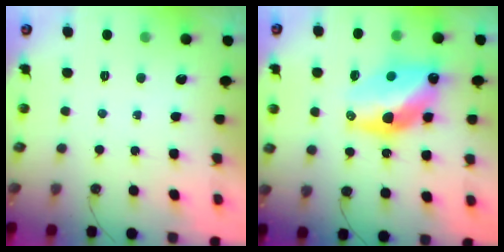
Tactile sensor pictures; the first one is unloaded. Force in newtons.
{"total": 14.6, "press": 14.6, "slide": 0.9}